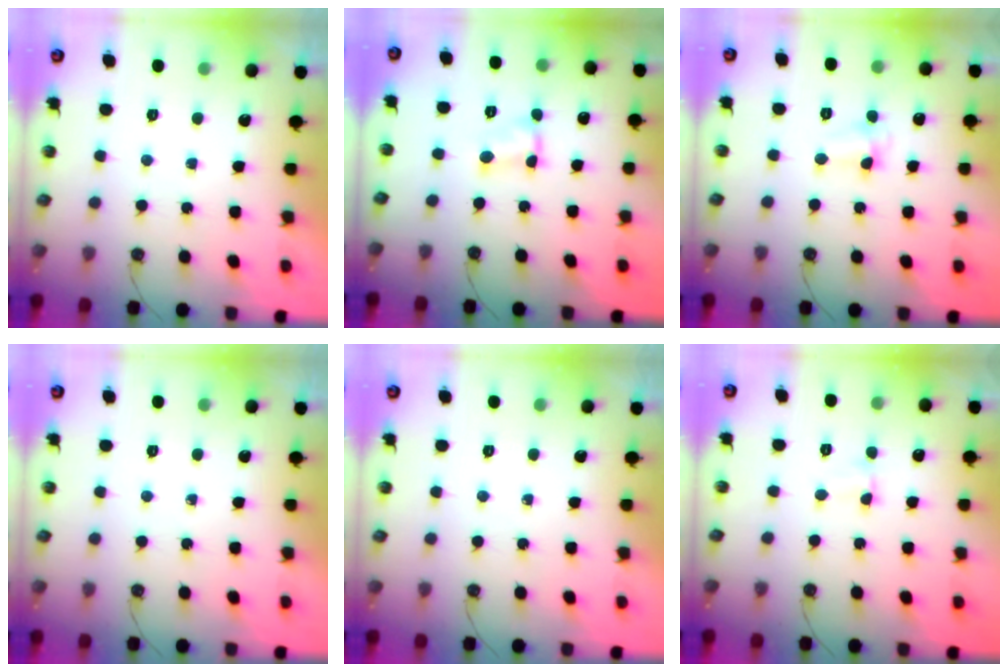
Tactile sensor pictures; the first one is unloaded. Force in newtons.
{"total": 2.5, "press": 2.5, "slide": 0.2}
{"total": 3.9, "press": 3.8, "slide": 0.6}
{"total": 0.0}
{"total": 0.0}
{"total": 1.3, "press": 1.2, "slide": 0.4}